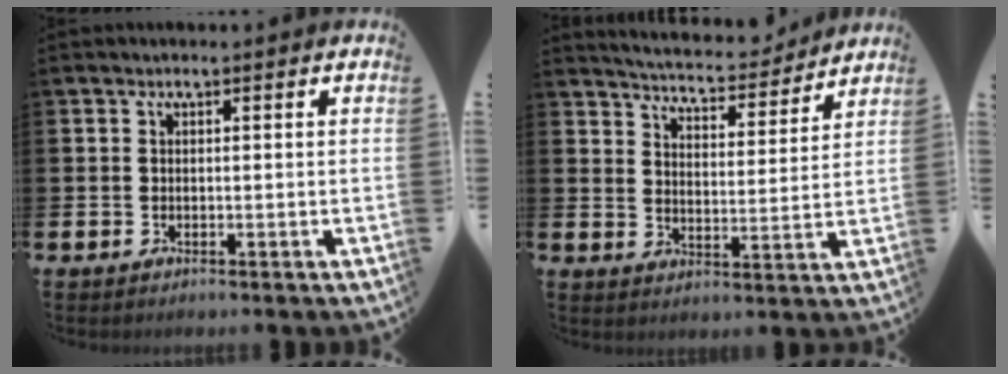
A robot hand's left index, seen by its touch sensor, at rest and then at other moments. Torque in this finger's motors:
{"motor_torque": [0.90, -1.24, 0.31, 0.10]}